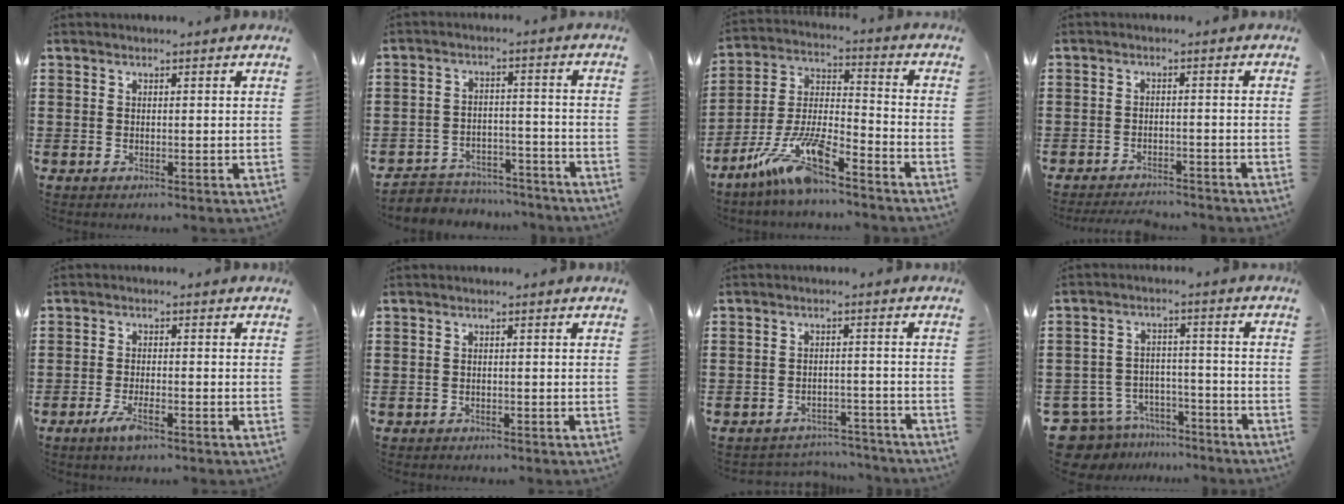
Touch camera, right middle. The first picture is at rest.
{"total": 4.6, "force": [-4.4, 1.2, -0.1], "torque": [-0.005, 0.009, -0.094]}
{"total": 11.6, "force": [-8.8, 1.9, 7.4], "torque": [-0.168, 0.006, -0.176]}
{"total": 2.8, "force": [-2.8, 0.4, 0.0], "torque": [-0.006, -0.002, -0.059]}
{"total": 3.6, "force": [-2.0, 0.9, 2.8], "torque": [-0.059, -0.003, -0.039]}
{"total": 0.9, "force": [-0.7, 0.4, -0.1], "torque": [0.000, 0.002, -0.018]}
{"total": 3.5, "force": [-3.4, 0.6, -0.1], "torque": [-0.005, 0.000, -0.073]}
{"total": 8.1, "force": [-7.6, 2.7, 0.9], "torque": [-0.041, 0.022, -0.156]}